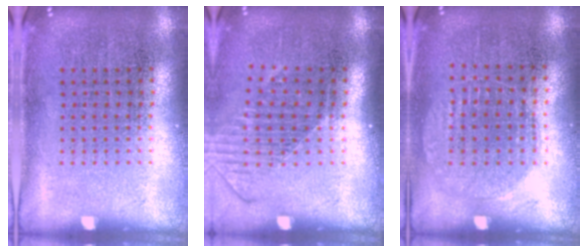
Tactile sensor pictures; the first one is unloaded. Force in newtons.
{"total": 1.6, "press": 1.2, "slide": 1.0}
{"total": 0.9, "press": 0.9, "slide": 0.2}